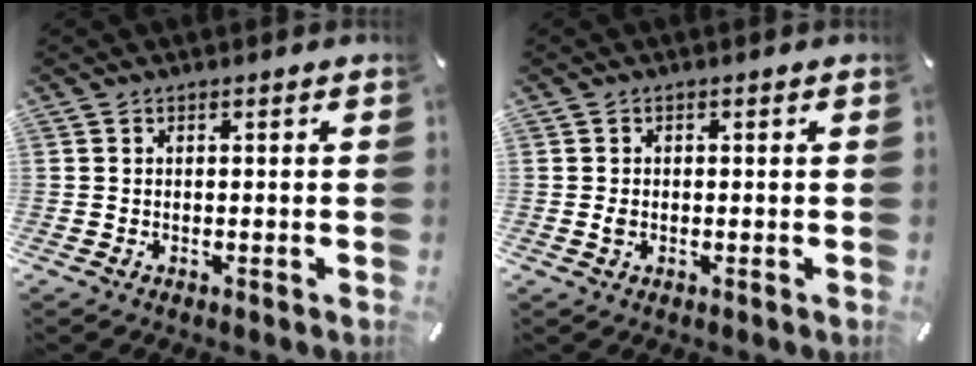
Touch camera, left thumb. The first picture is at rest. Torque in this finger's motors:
{"motor_torque": [-0.02, 0.15, -0.07, -0.05, 0.00]}